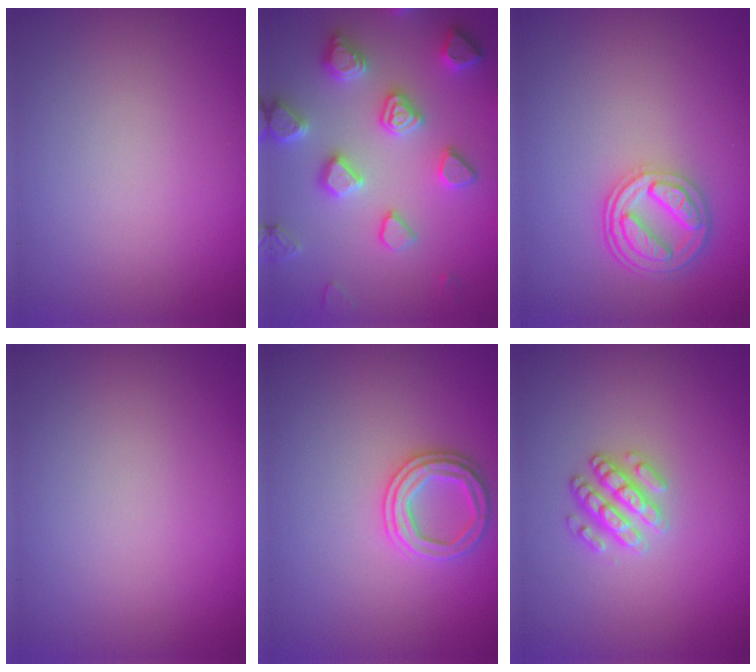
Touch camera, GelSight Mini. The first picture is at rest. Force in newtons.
{"total": 5.0, "press": 4.8, "slide": 1.2}
{"total": 4.5, "press": 3.5, "slide": 2.8}
{"total": 0.0}
{"total": 2.4, "press": 2.4, "slide": 0.1}
{"total": 2.5, "press": 2.4, "slide": 0.7}